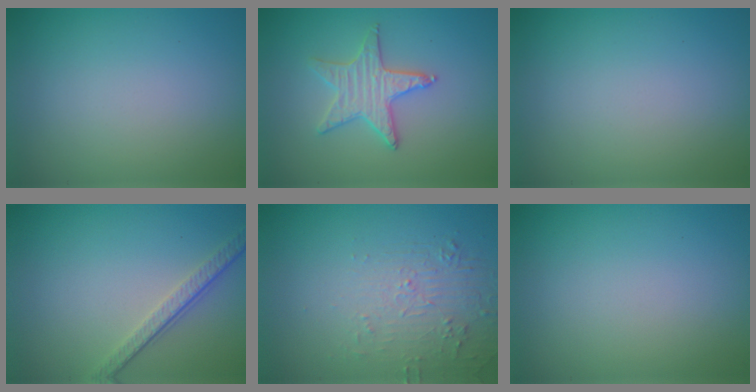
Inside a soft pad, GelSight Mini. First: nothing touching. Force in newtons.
{"total": 2.4, "press": 2.4, "slide": 0.2}
{"total": 0.0}
{"total": 3.5, "press": 2.4, "slide": 2.5}
{"total": 2.1, "press": 0.9, "slide": 1.9}
{"total": 0.0}